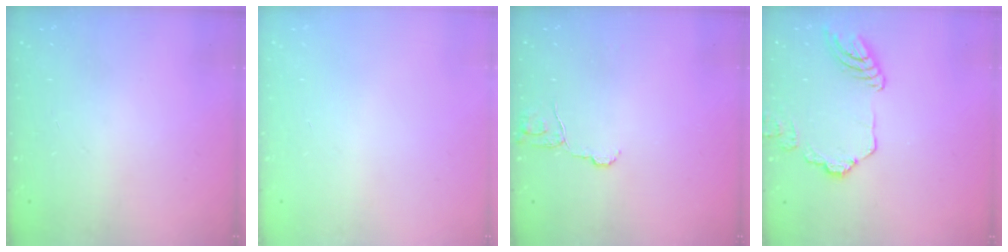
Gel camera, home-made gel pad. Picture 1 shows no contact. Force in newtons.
{"total": 0.0}
{"total": 5.9, "press": 5.9, "slide": 0.5}
{"total": 12.2, "press": 12.2, "slide": 0.5}